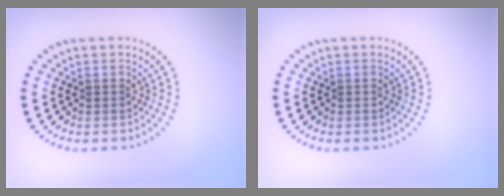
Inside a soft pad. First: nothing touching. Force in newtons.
{"total": 0.0}